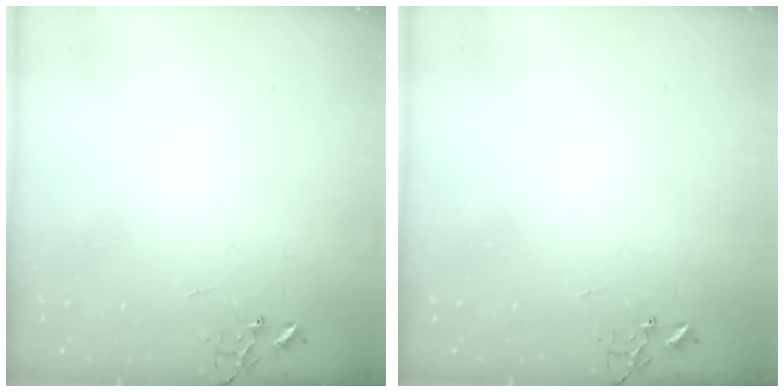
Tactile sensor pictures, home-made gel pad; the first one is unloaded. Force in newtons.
{"total": 0.0}